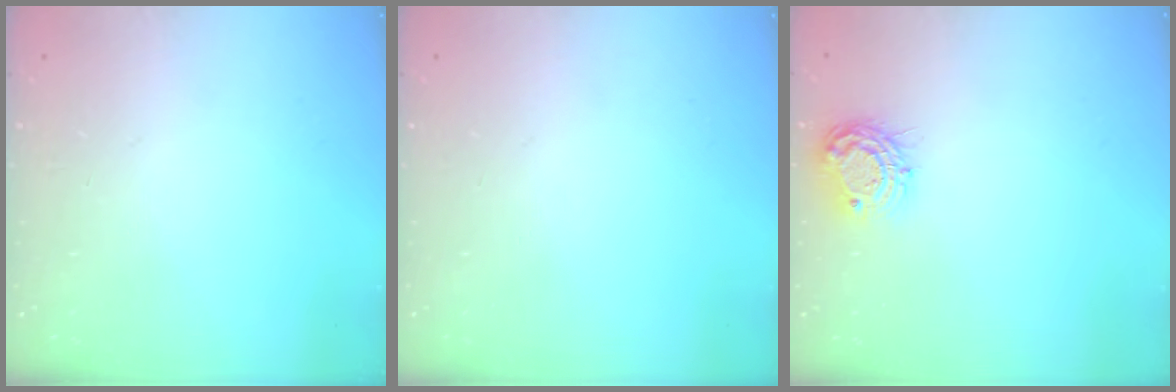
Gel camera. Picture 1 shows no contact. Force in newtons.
{"total": 0.0}
{"total": 9.0, "press": 9.0, "slide": 0.5}